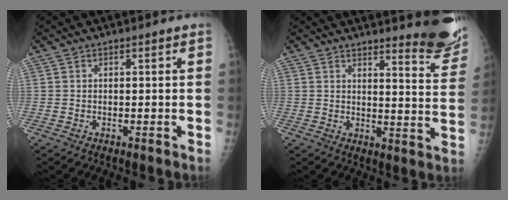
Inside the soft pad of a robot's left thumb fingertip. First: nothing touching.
{"total": 11.3, "force": [9.9, 1.5, 5.2], "torque": [-0.041, -0.100, 0.108]}